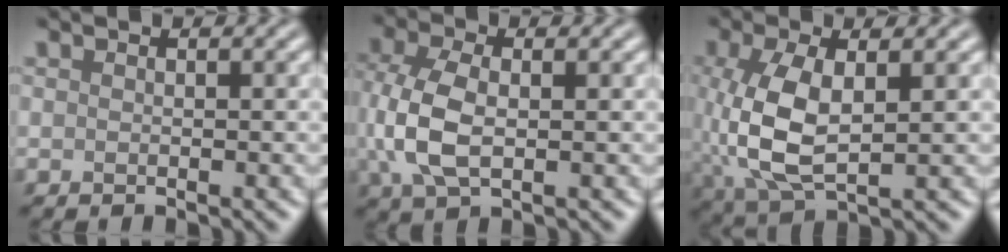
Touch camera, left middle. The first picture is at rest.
{"total": 5.7, "force": [0.0, 3.4, 4.6], "torque": [-0.117, 0.000, -0.003]}
{"total": 6.9, "force": [0.2, 3.4, 6.0], "torque": [-0.147, -0.002, 0.007]}